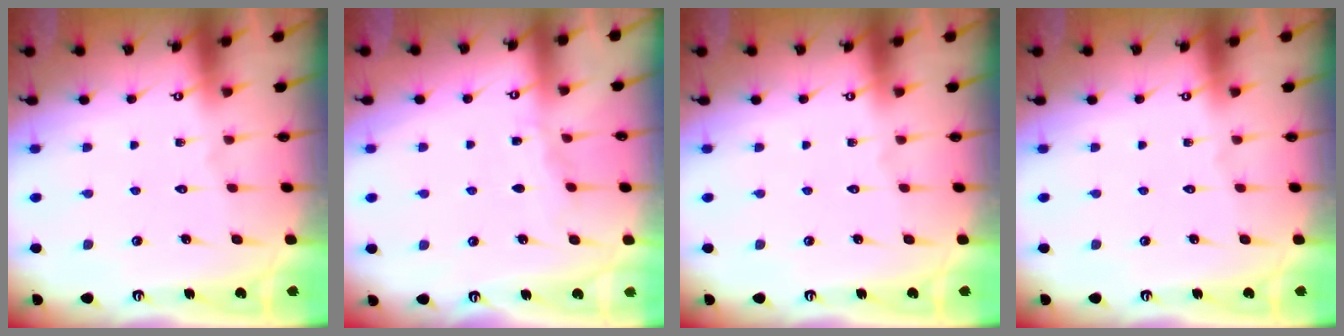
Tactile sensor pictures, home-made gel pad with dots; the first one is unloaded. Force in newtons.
{"total": 4.0, "press": 3.9, "slide": 0.5}
{"total": 0.0}
{"total": 0.0}